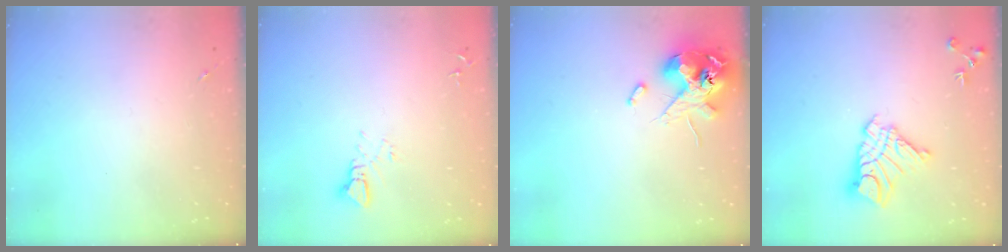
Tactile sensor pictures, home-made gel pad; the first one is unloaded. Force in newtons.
{"total": 3.1, "press": 3.1, "slide": 0.1}
{"total": 13.1, "press": 12.9, "slide": 2.2}
{"total": 13.7, "press": 13.6, "slide": 1.2}